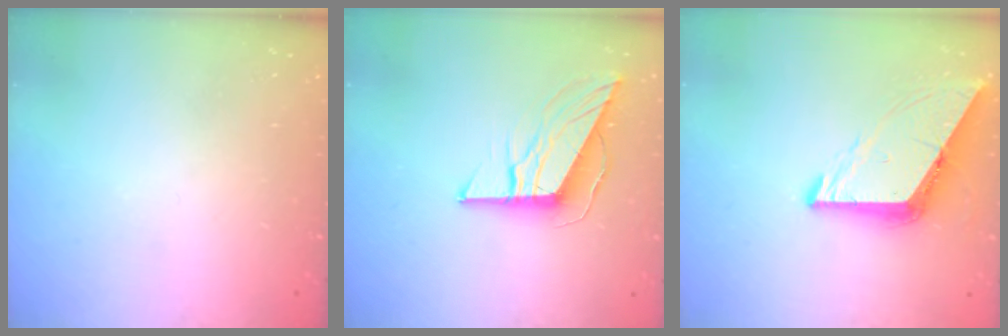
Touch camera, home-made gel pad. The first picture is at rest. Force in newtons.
{"total": 9.4, "press": 9.4, "slide": 0.6}
{"total": 8.2, "press": 8.2, "slide": 0.6}